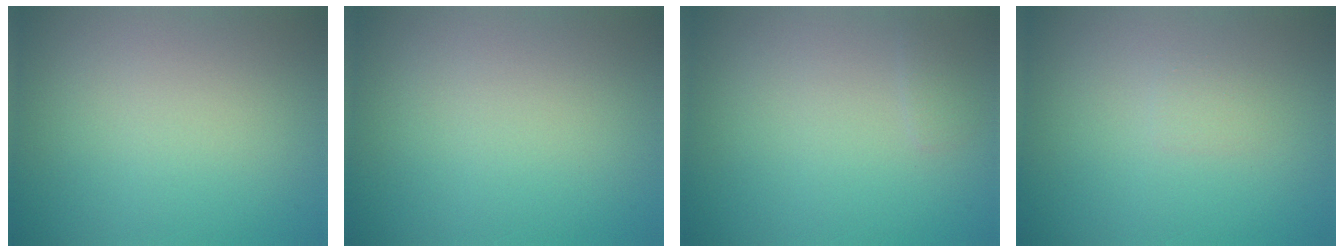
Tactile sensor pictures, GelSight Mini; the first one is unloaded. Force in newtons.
{"total": 0.0}
{"total": 0.6, "press": 0.6, "slide": 0.0}
{"total": 0.8, "press": 0.8, "slide": 0.1}